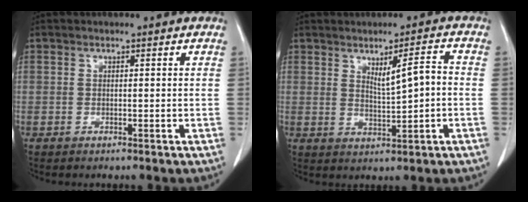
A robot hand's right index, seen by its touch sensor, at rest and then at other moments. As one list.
[{"total": 4.8, "force": [0.4, 0.8, 4.8], "torque": [-0.077, 0.006, 0.012]}]